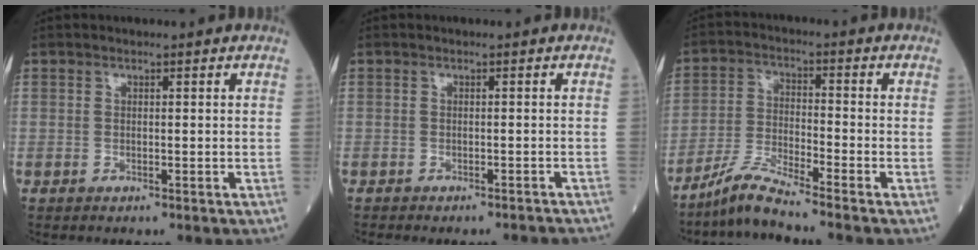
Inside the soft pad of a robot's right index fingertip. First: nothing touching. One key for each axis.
{"total": 4.4, "fx": -4.3, "fy": 0.3, "fz": 1.1, "tx": -0.011, "ty": -0.009, "tz": -0.051}
{"total": 6.2, "fx": -5.6, "fy": -1.1, "fz": 2.6, "tx": -0.059, "ty": -0.021, "tz": -0.112}